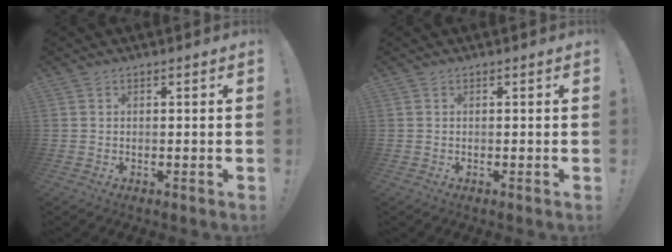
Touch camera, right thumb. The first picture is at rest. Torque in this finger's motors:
{"motor_torque": [0.03, 0.02, 0.01, 0.03, 0.00]}